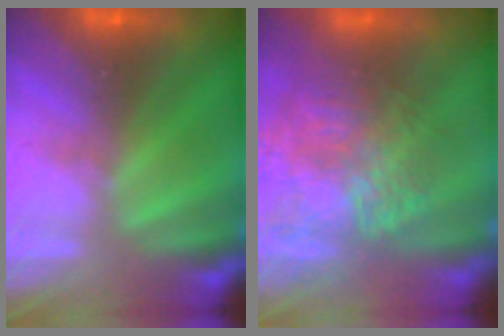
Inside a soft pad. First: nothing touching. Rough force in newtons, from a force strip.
{"total": 10.0}